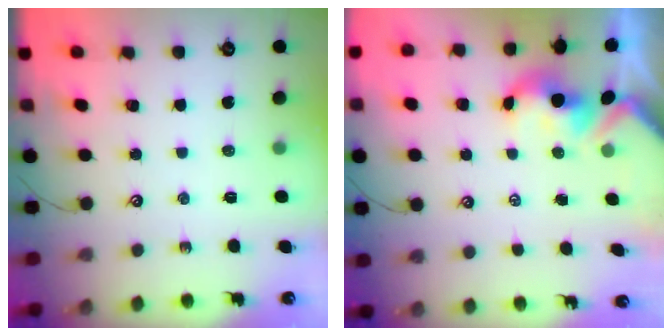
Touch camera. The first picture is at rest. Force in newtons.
{"total": 1.3, "press": 1.2, "slide": 0.6}